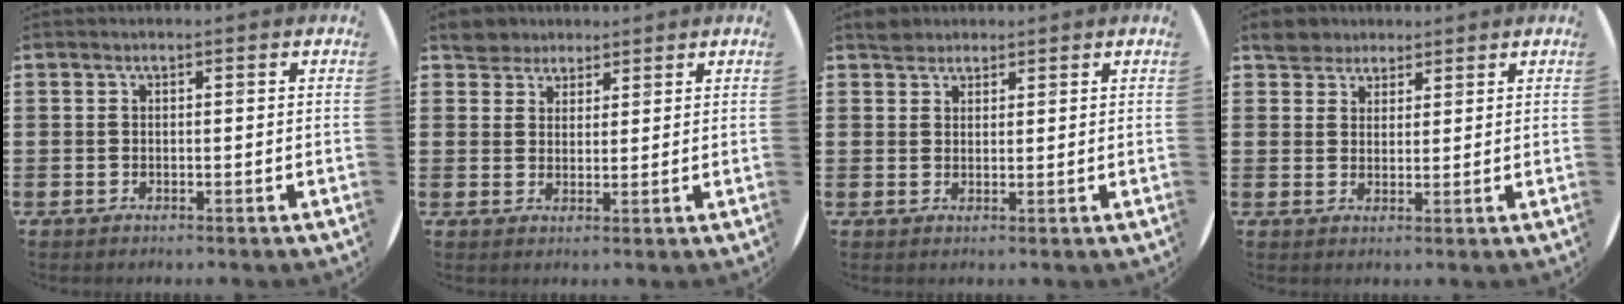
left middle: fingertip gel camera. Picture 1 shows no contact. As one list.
[{"total": 4.0, "force": [3.6, 1.7, -0.1], "torque": [-0.004, -0.002, 0.070]}, {"total": 2.1, "force": [2.0, 0.9, 0.0], "torque": [0.004, 0.002, 0.038]}, {"total": 3.8, "force": [3.4, 1.8, 0.1], "torque": [-0.009, 0.000, 0.065]}]